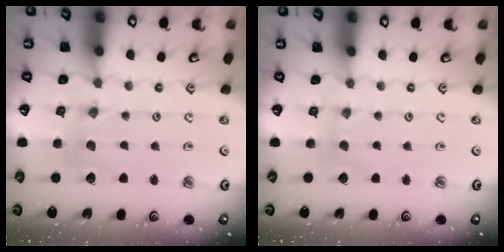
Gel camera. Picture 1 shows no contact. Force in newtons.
{"total": 0.0}